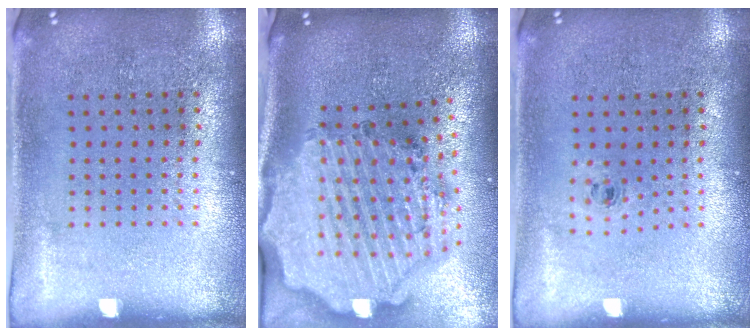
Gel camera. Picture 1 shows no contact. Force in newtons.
{"total": 3.9, "press": 3.3, "slide": 2.2}
{"total": 0.5, "press": 0.3, "slide": 0.4}